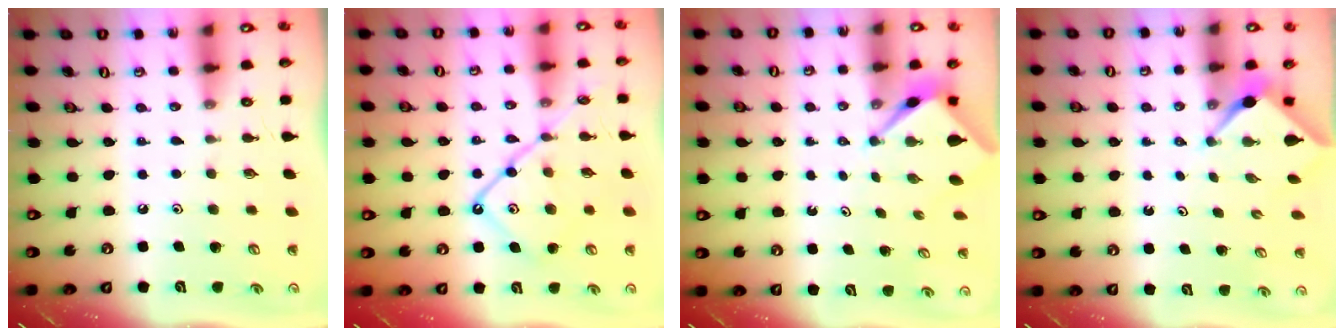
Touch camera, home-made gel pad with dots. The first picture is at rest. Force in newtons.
{"total": 14.4, "press": 14.3, "slide": 1.3}
{"total": 2.6, "press": 2.6, "slide": 0.1}
{"total": 2.5, "press": 2.4, "slide": 0.3}